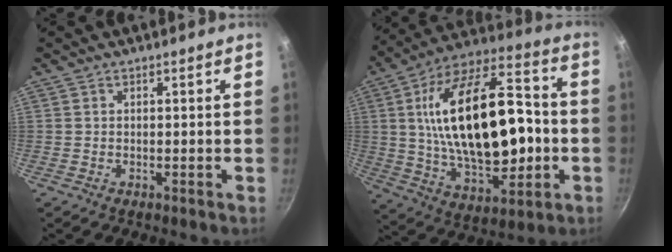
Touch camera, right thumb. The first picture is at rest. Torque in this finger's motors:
{"motor_torque": [0.21, 1.64, 2.61, -0.17, 0.34]}